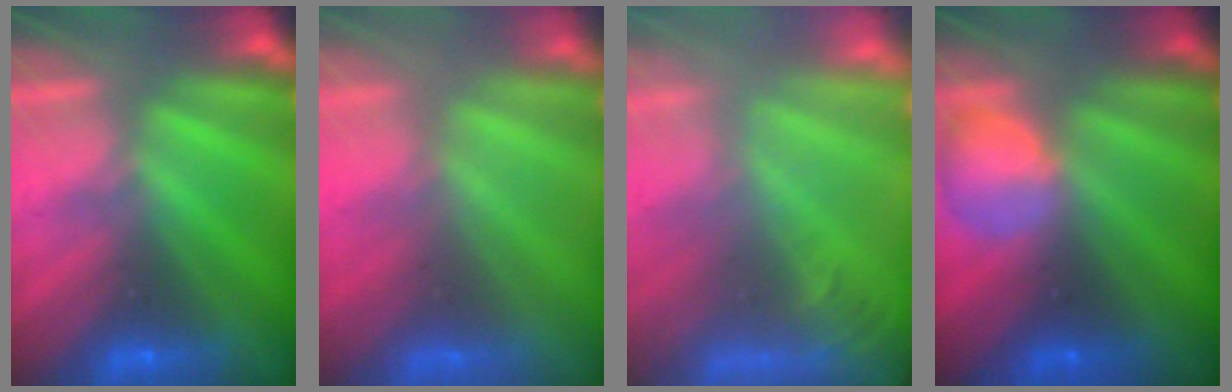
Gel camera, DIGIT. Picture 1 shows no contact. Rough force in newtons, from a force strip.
{"total": 9.6}
{"total": 7.0}
{"total": 2.4}